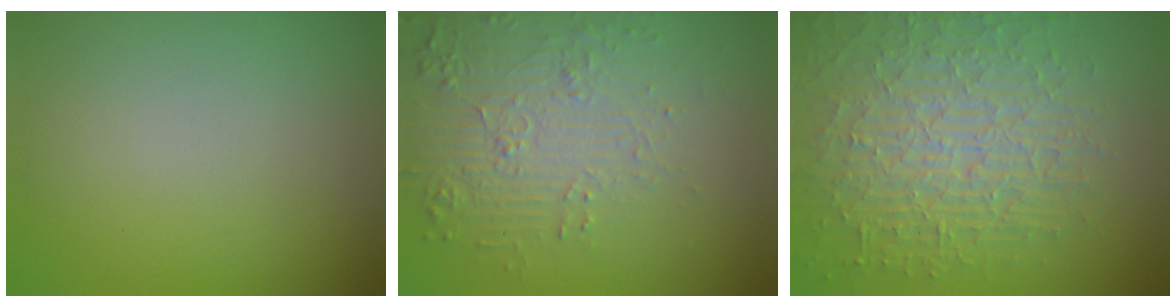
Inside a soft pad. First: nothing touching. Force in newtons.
{"total": 5.9, "press": 3.9, "slide": 4.5}
{"total": 8.6, "press": 6.1, "slide": 6.1}